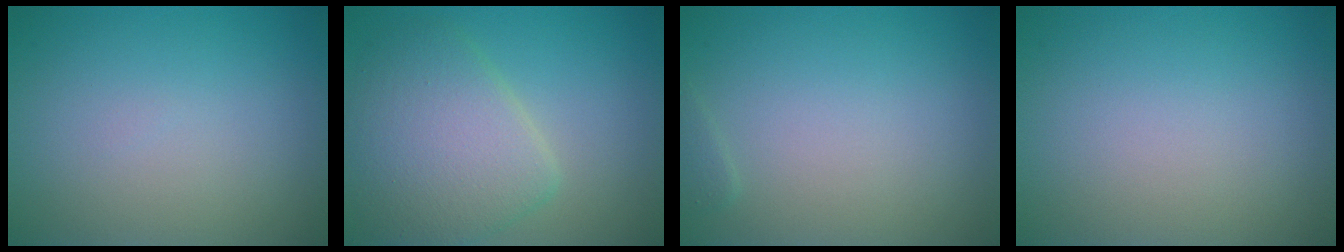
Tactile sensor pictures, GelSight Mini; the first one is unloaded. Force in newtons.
{"total": 6.1, "press": 6.1, "slide": 0.4}
{"total": 0.5, "press": 0.5, "slide": 0.0}
{"total": 0.0}